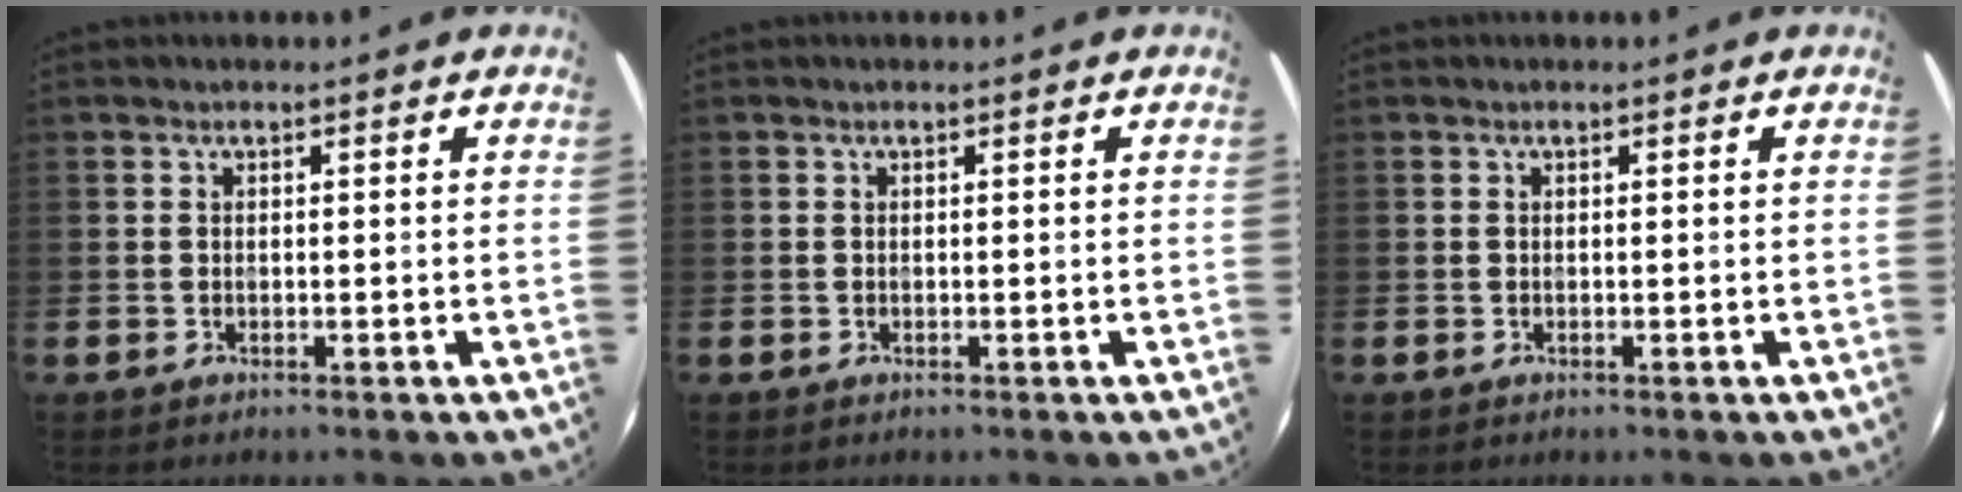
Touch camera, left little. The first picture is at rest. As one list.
[{"total": 0.0}, {"total": 0.0}]